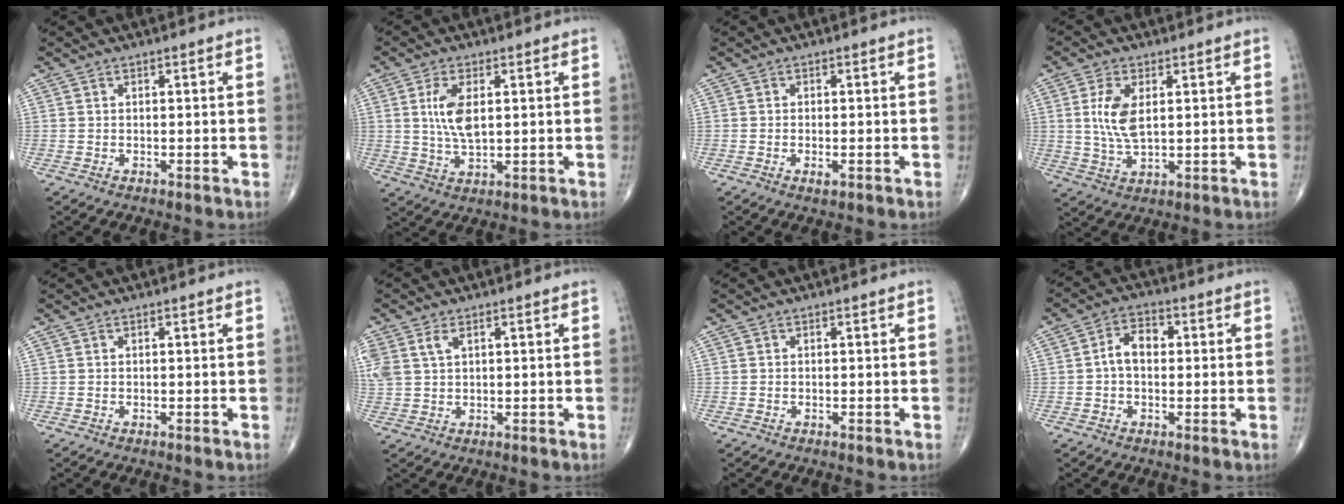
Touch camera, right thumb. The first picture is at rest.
{"total": 7.0, "force": [1.5, 3.1, 6.0], "torque": [-0.118, -0.009, 0.034]}
{"total": 1.4, "force": [-0.5, 0.6, 1.2], "torque": [-0.023, -0.002, -0.009]}
{"total": 7.2, "force": [1.6, 3.5, 6.1], "torque": [-0.123, -0.010, 0.036]}
{"total": 0.0}
{"total": 6.4, "force": [2.7, 4.0, 4.2], "torque": [-0.109, 0.007, 0.063]}
{"total": 0.0}
{"total": 5.6, "force": [0.1, 3.8, 4.1], "torque": [-0.063, 0.020, -0.007]}